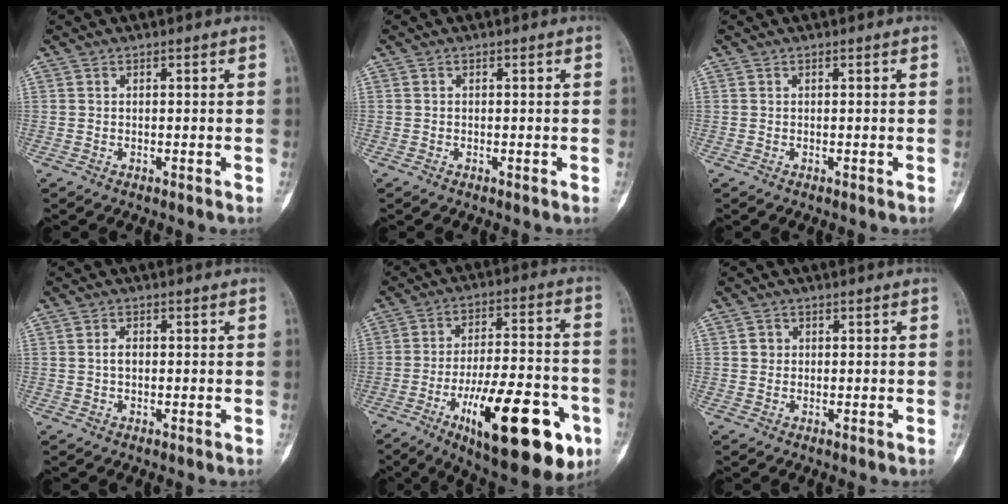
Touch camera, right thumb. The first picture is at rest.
{"total": 0.0}
{"total": 0.0}
{"total": 1.8, "force": [0.1, 1.2, 1.4], "torque": [-0.024, 0.004, 0.002]}
{"total": 25.6, "force": [-10.7, 8.8, 21.5], "torque": [-0.288, 0.042, -0.151]}
{"total": 1.6, "force": [0.2, 1.6, 0.5], "torque": [0.000, 0.003, 0.002]}